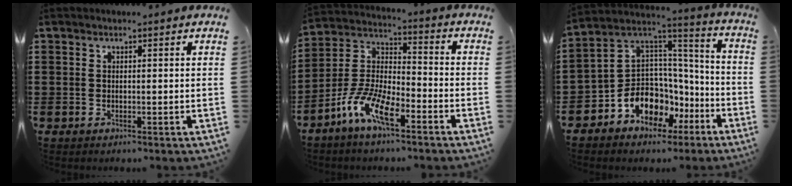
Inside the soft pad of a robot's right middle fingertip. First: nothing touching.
{"total": 9.8, "force": [-6.8, 2.9, 6.5], "torque": [-0.154, -0.006, -0.135]}
{"total": 9.2, "force": [-5.2, 7.1, 2.7], "torque": [-0.077, 0.000, -0.094]}